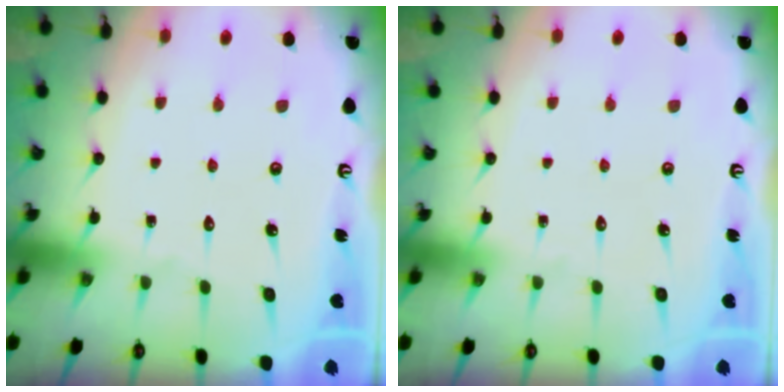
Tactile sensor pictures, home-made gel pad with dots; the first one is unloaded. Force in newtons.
{"total": 0.0}